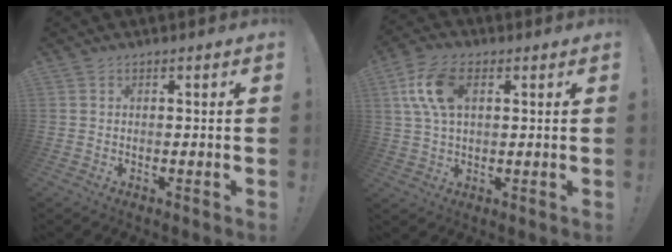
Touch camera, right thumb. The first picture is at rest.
{"total": 11.6, "force": [3.5, 6.6, 8.9], "torque": [-0.184, 0.006, 0.068]}